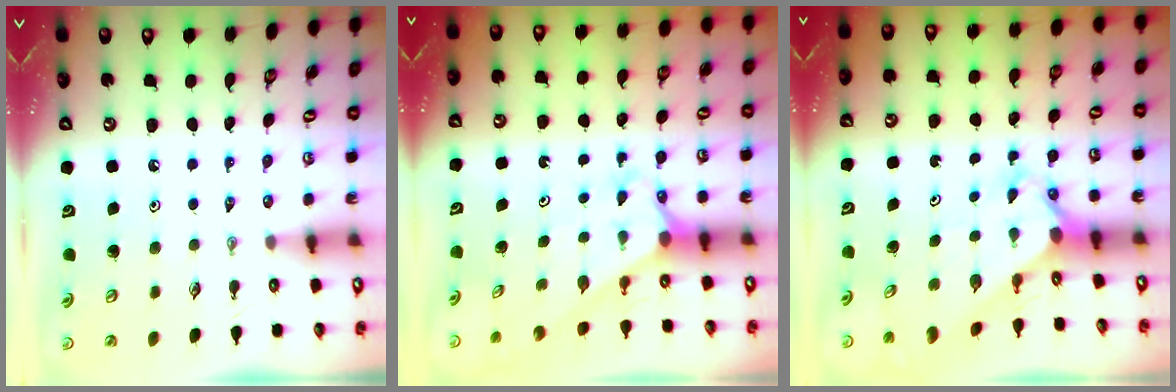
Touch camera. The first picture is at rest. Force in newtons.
{"total": 2.4, "press": 2.4, "slide": 0.2}
{"total": 2.5, "press": 2.5, "slide": 0.3}